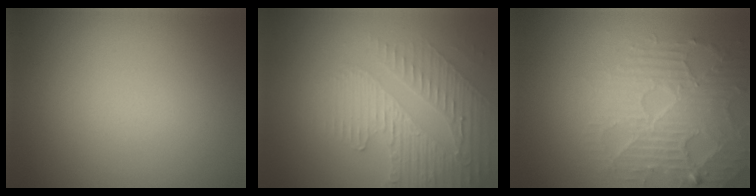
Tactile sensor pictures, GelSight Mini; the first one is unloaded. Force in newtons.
{"total": 3.8, "press": 3.6, "slide": 1.2}
{"total": 4.6, "press": 4.3, "slide": 1.7}